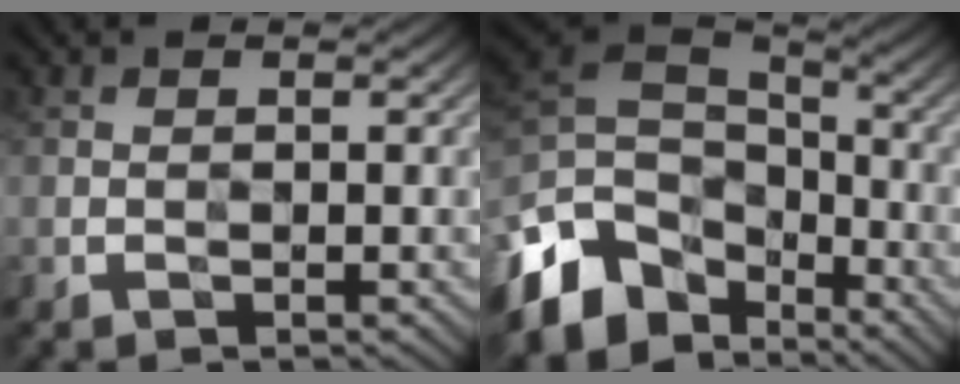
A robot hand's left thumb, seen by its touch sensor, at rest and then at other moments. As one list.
[{"total": 12.4, "force": [-6.5, 8.2, 6.7], "torque": [-0.194, -0.008, -0.126]}]